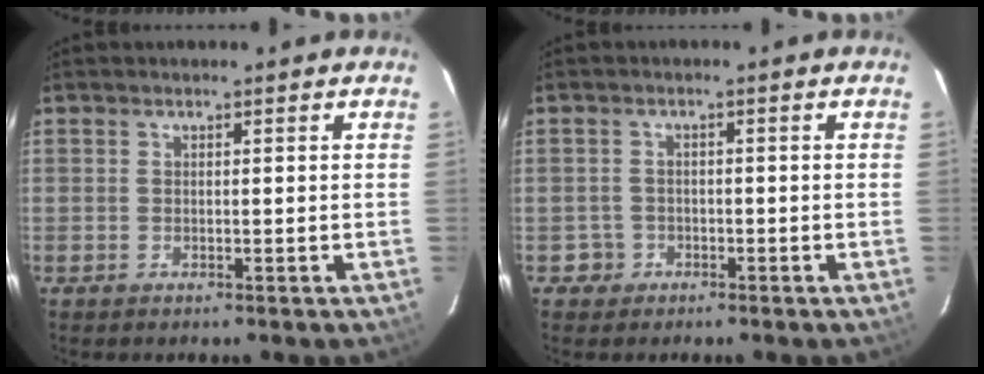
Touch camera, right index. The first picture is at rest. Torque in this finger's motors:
{"motor_torque": [-0.32, 0.02, -0.25, -0.21]}